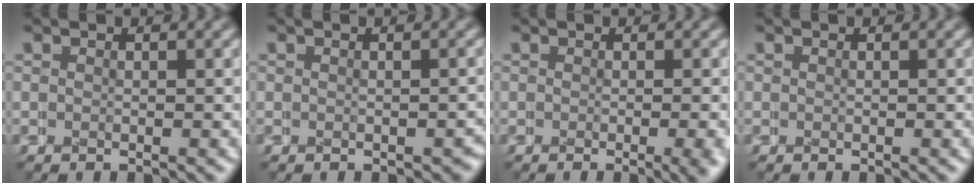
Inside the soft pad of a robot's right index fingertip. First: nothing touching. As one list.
[{"total": 0.8, "force": [-0.6, 0.5, 0.2], "torque": [-0.001, -0.001, -0.007]}, {"total": 1.6, "force": [-0.7, -0.2, 1.5], "torque": [-0.014, -0.002, -0.009]}, {"total": 0.0}]